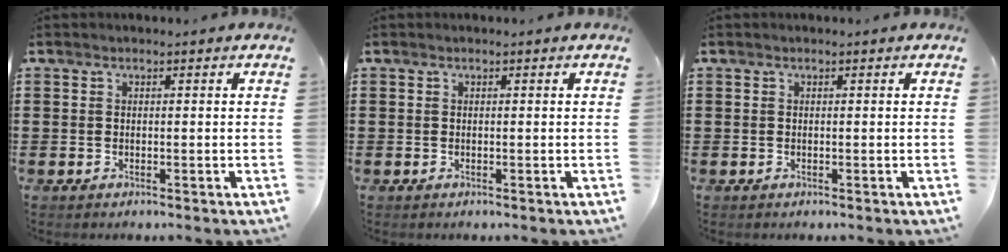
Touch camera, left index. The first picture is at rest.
{"total": 0.0}
{"total": 0.0}